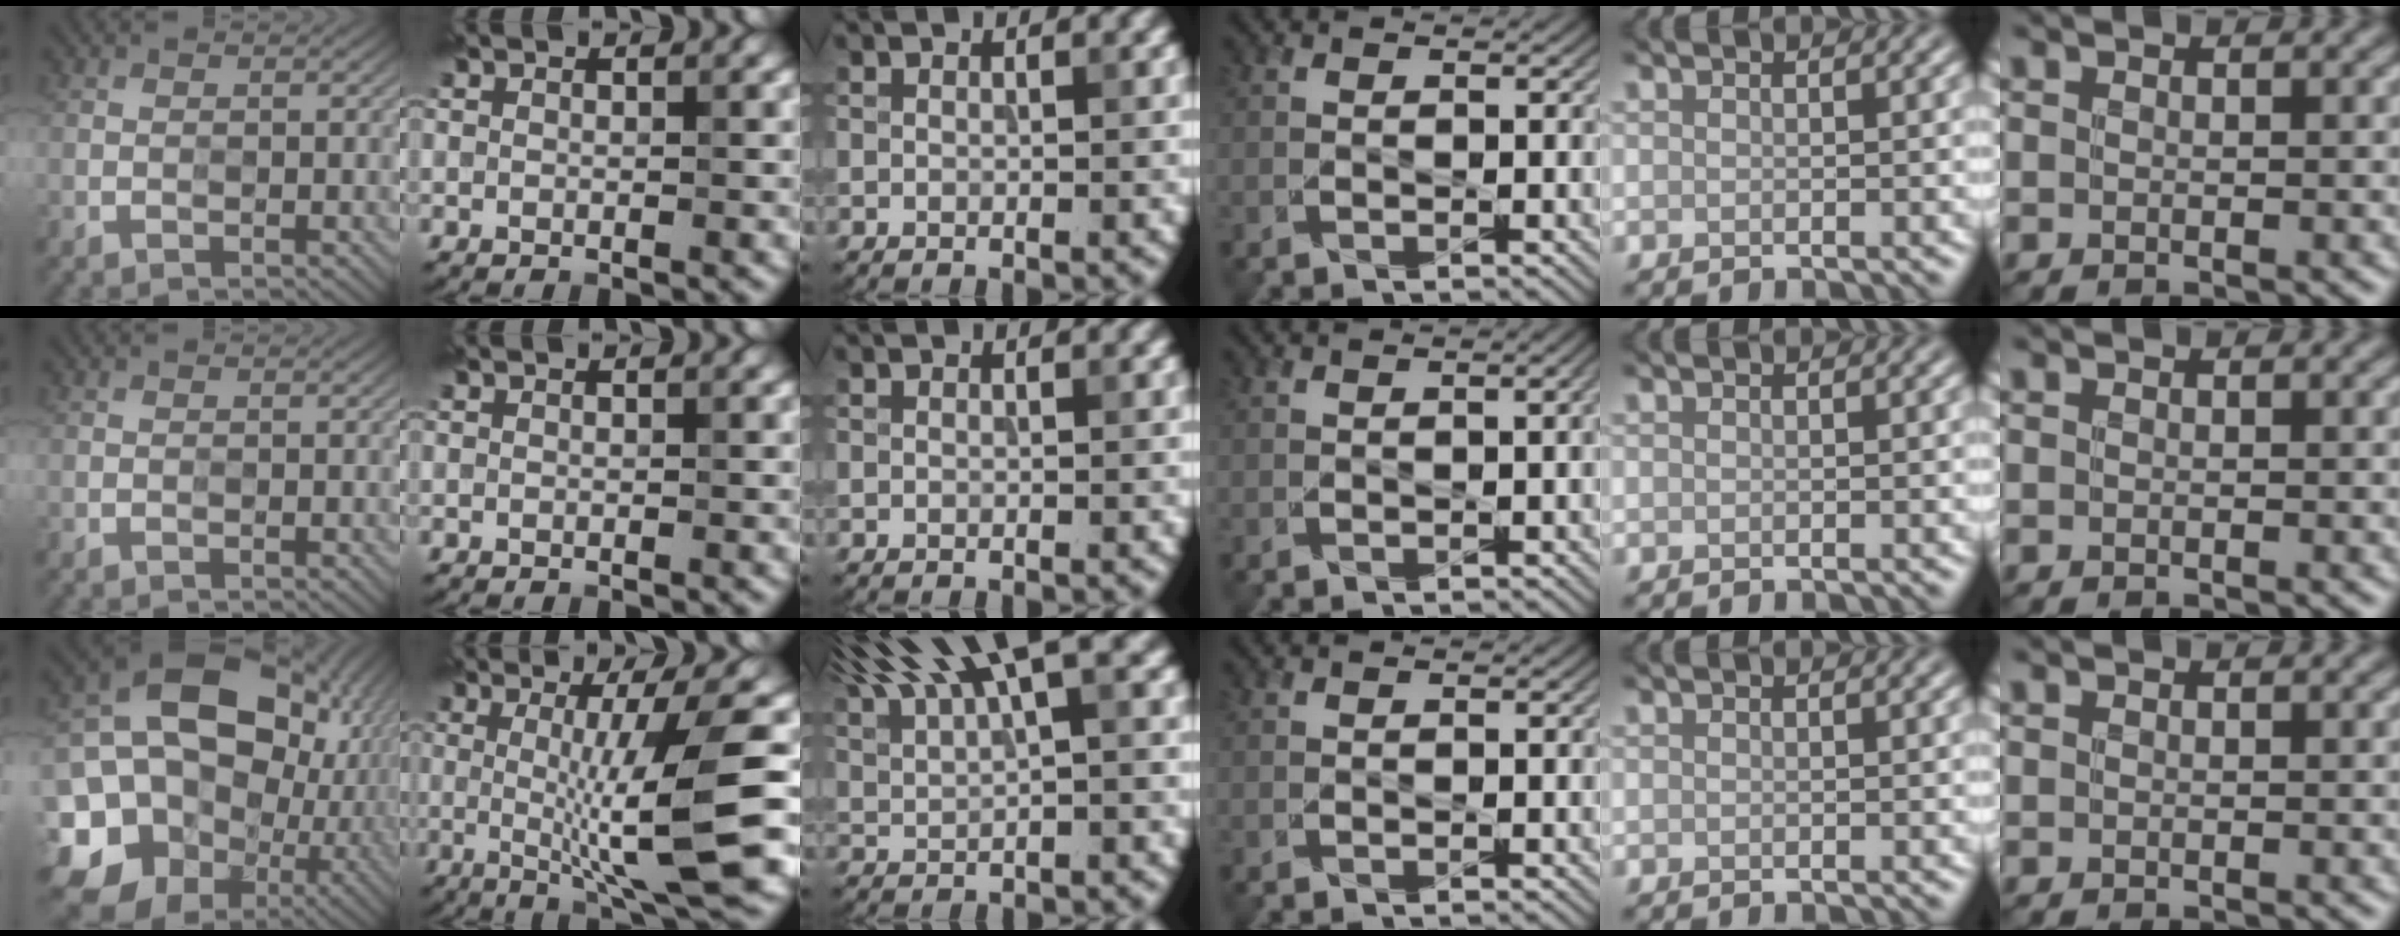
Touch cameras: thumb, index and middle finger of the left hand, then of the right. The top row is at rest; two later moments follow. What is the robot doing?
{"motion": "wipe", "object": "measuring cup"}